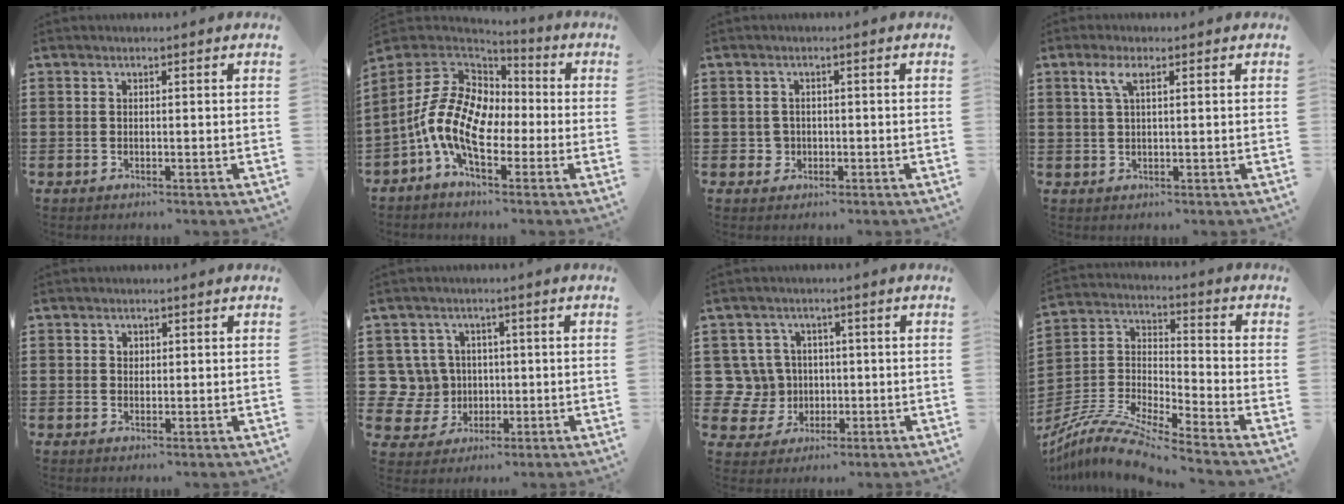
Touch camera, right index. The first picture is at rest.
{"total": 13.7, "force": [-3.6, 7.9, 10.6], "torque": [-0.255, 0.004, -0.078]}
{"total": 1.9, "force": [-0.4, 1.8, 0.3], "torque": [-0.013, 0.007, -0.011]}
{"total": 2.9, "force": [1.2, 0.8, 2.5], "torque": [-0.053, 0.008, 0.019]}
{"total": 1.1, "force": [0.5, 0.9, 0.4], "torque": [-0.010, 0.004, 0.010]}
{"total": 7.0, "force": [0.4, 6.7, 2.0], "torque": [-0.088, 0.011, 0.008]}
{"total": 7.0, "force": [0.3, 6.7, 1.9], "torque": [-0.094, 0.008, 0.004]}
{"total": 9.1, "force": [-8.2, 0.8, 3.8], "torque": [-0.091, -0.003, -0.170]}